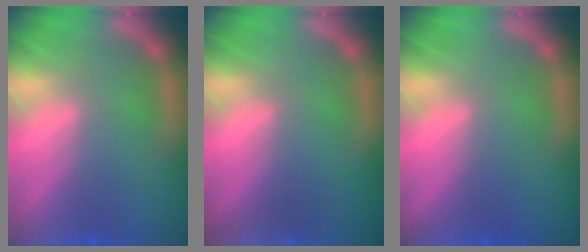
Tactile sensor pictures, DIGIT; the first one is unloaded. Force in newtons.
{"total": 9.5}
{"total": 0.0}